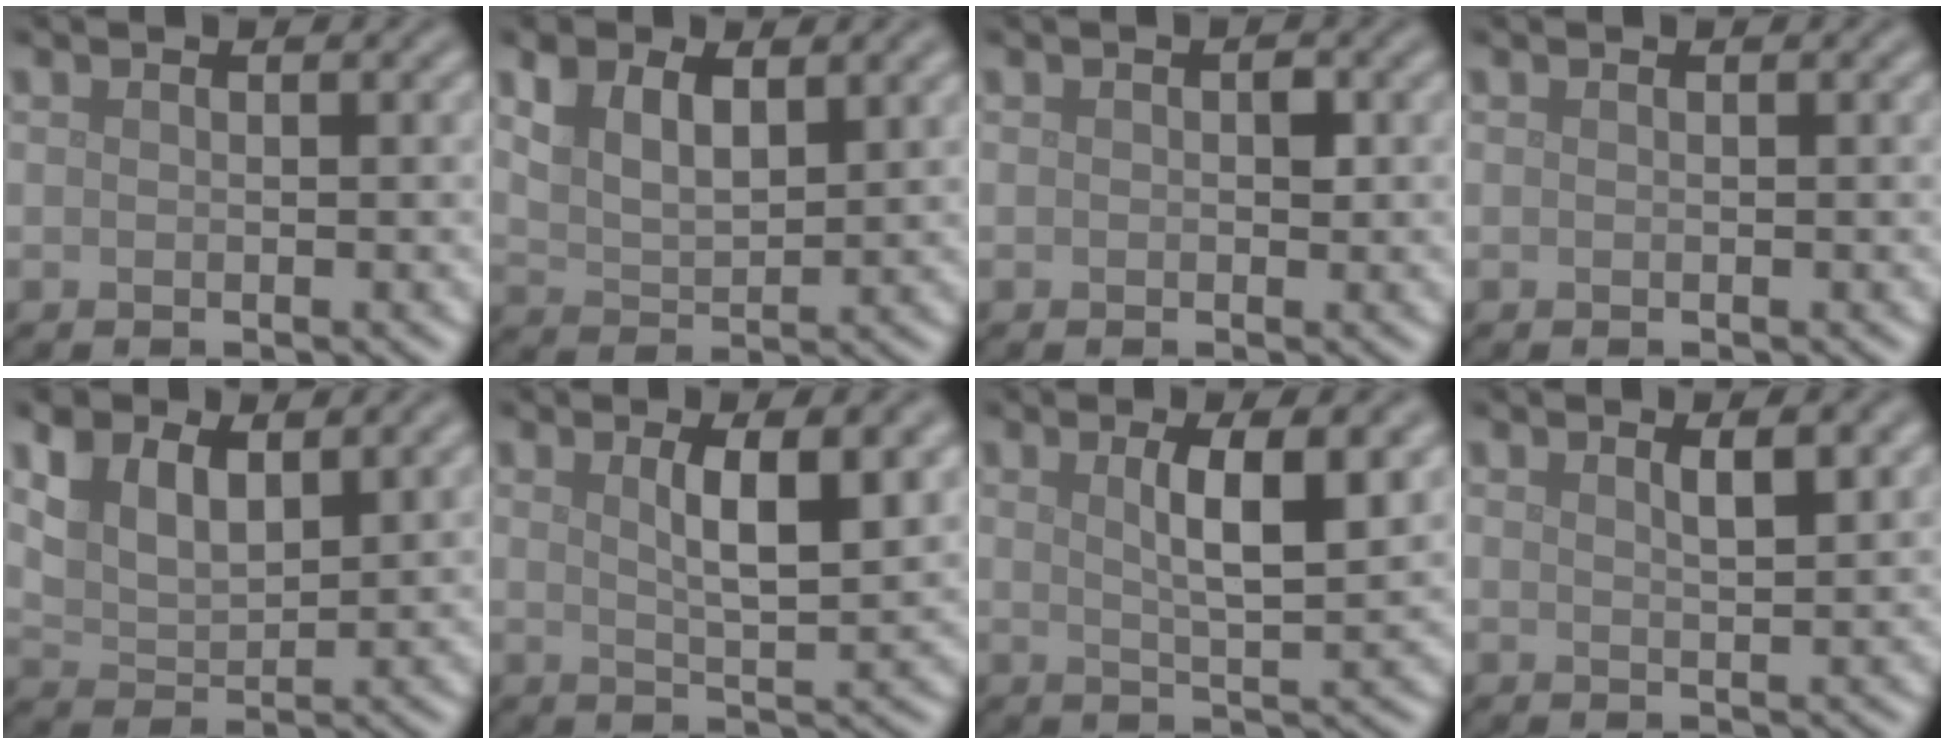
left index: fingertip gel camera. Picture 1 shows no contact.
{"total": 3.9, "force": [2.2, 1.9, 2.6], "torque": [-0.058, -0.004, 0.046]}
{"total": 1.0, "force": [0.1, 0.6, 0.8], "torque": [-0.007, -0.001, 0.001]}
{"total": 0.0}
{"total": 4.3, "force": [2.5, 2.2, 2.7], "torque": [-0.061, -0.006, 0.050]}
{"total": 5.4, "force": [1.9, 1.5, 4.8], "torque": [-0.070, 0.002, 0.030]}
{"total": 5.0, "force": [1.7, 1.3, 4.6], "torque": [-0.068, 0.000, 0.027]}
{"total": 2.2, "force": [1.2, 0.6, 1.7], "torque": [-0.016, 0.006, 0.018]}